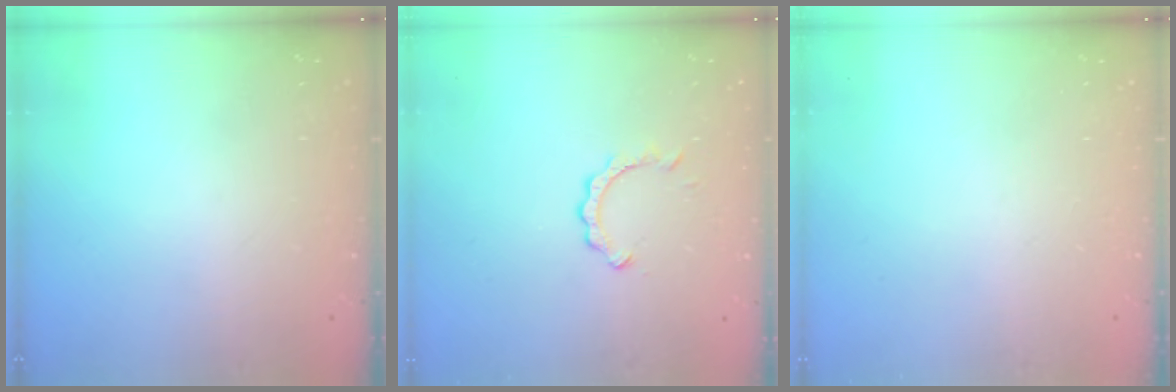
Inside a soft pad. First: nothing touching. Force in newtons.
{"total": 2.7, "press": 2.7, "slide": 0.2}
{"total": 0.0}